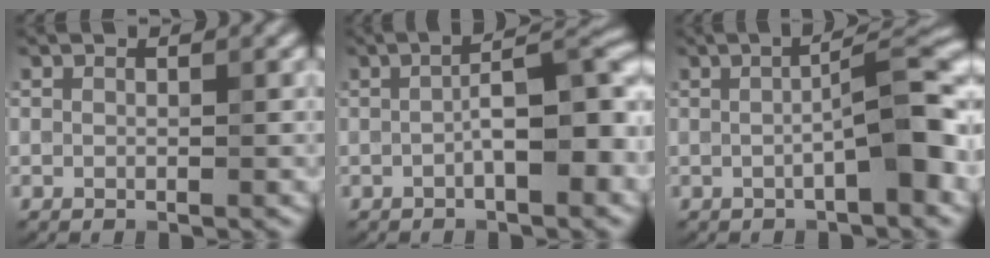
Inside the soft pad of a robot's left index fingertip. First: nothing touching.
{"total": 5.8, "force": [-1.2, 1.6, 5.4], "torque": [-0.082, 0.015, -0.022]}
{"total": 5.9, "force": [-0.7, 1.1, 5.8], "torque": [-0.079, 0.017, -0.014]}